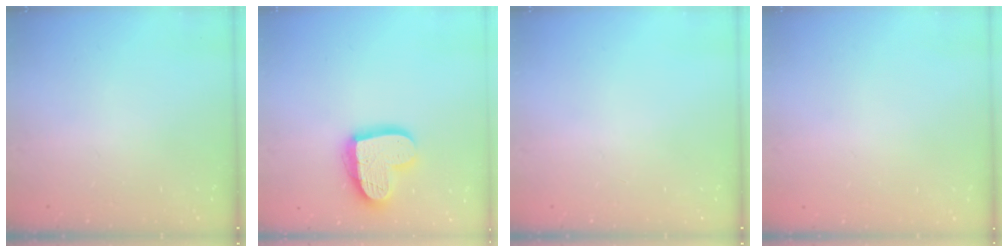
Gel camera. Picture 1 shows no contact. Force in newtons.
{"total": 17.2, "press": 17.1, "slide": 1.5}
{"total": 0.0}
{"total": 0.0}